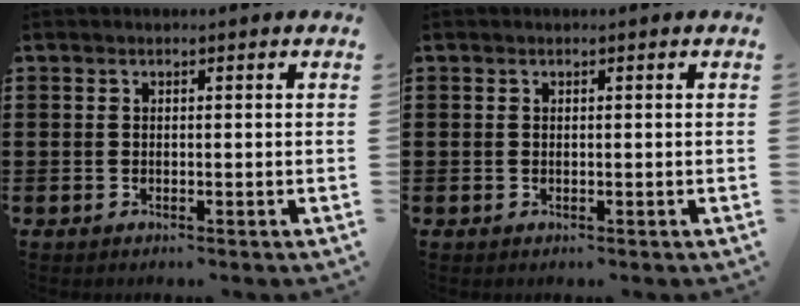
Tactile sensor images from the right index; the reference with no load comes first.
{"total": 0.0}